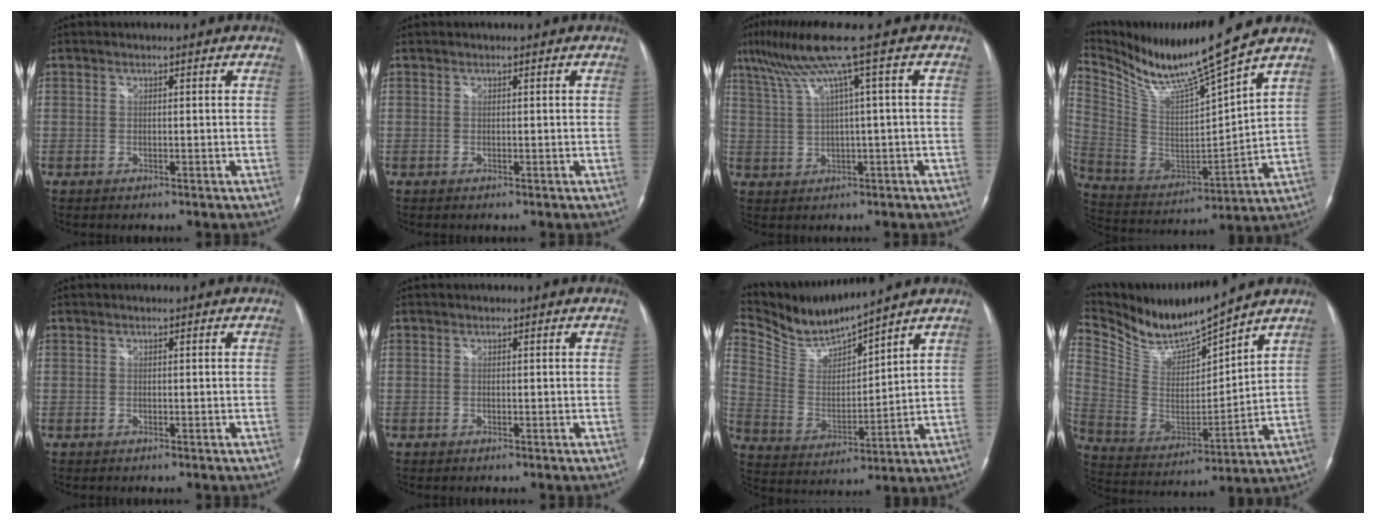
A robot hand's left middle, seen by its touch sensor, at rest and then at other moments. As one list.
[{"total": 0.0}, {"total": 8.1, "force": [4.1, -1.7, 6.8], "torque": [-0.133, 0.031, 0.080]}, {"total": 14.8, "force": [13.0, -1.9, 6.8], "torque": [-0.146, -0.031, 0.248]}, {"total": 0.0}, {"total": 0.0}, {"total": 10.6, "force": [10.3, -0.5, 2.7], "torque": [-0.075, 0.000, 0.216]}, {"total": 13.6, "force": [12.9, 0.3, 4.4], "torque": [-0.101, -0.011, 0.258]}]